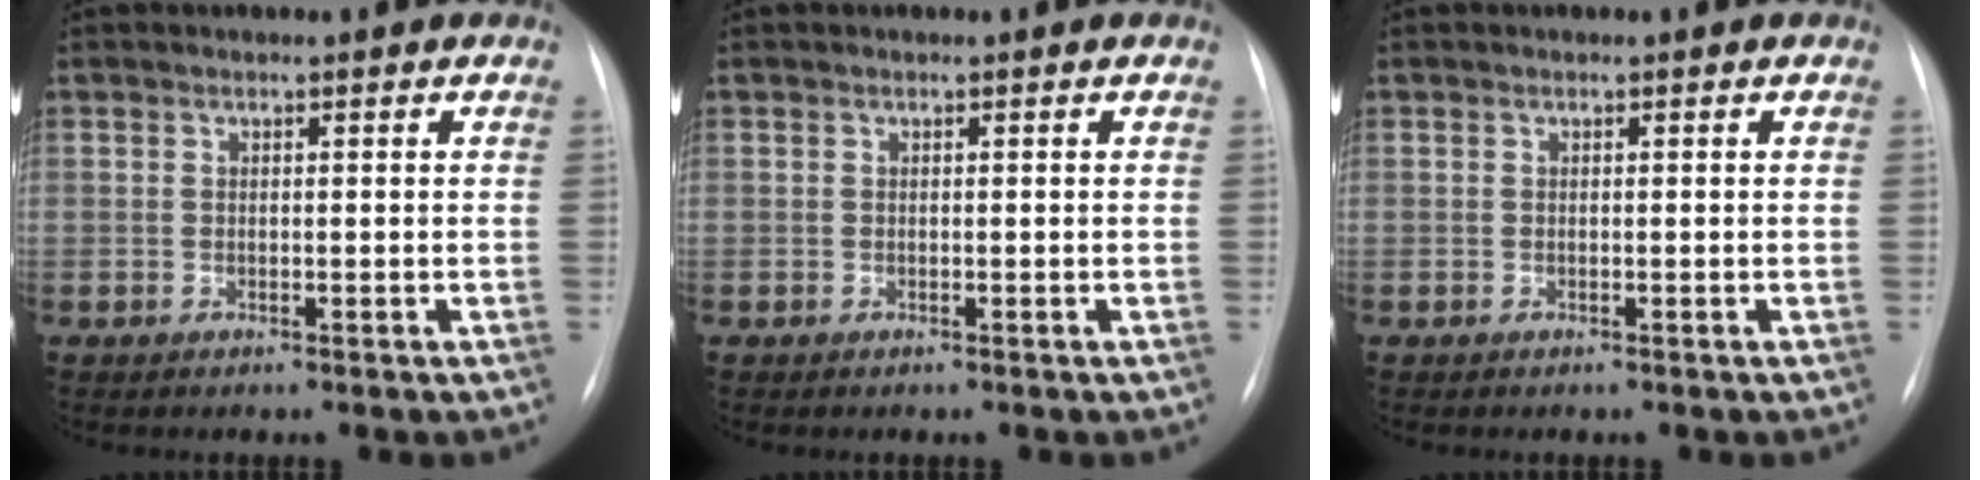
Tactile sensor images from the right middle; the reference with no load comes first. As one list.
[{"total": 0.0}, {"total": 0.0}]